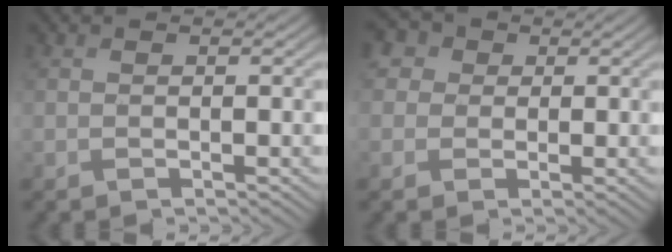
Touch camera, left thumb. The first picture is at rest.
{"total": 6.0, "force": [2.2, 5.0, 2.4], "torque": [-0.091, 0.011, 0.021]}